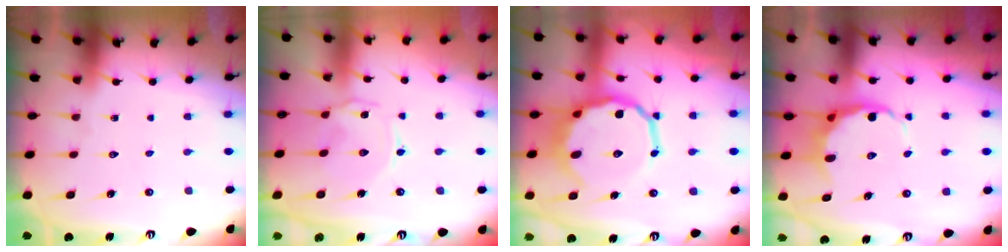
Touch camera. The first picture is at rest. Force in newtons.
{"total": 1.1, "press": 1.0, "slide": 0.3}
{"total": 13.5, "press": 13.0, "slide": 3.8}
{"total": 7.4, "press": 7.1, "slide": 1.9}